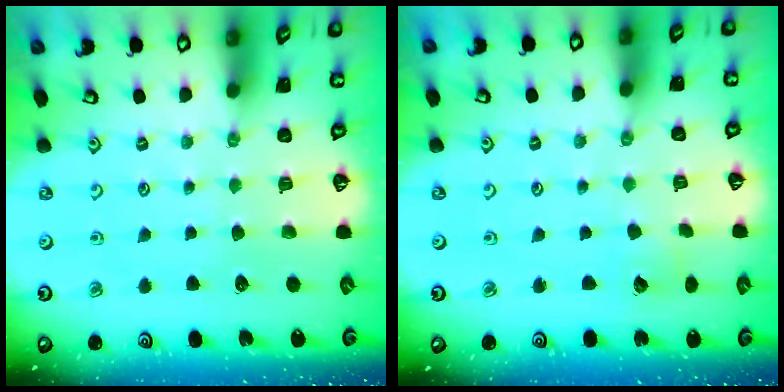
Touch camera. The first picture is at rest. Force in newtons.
{"total": 3.5, "press": 3.5, "slide": 0.5}